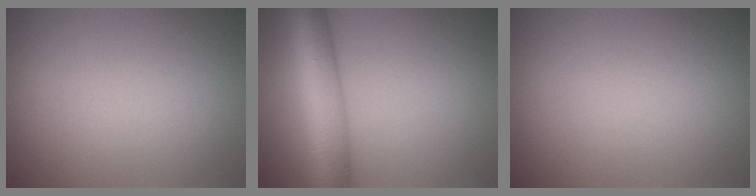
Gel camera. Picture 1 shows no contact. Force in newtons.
{"total": 8.1, "press": 8.1, "slide": 0.2}
{"total": 0.0}